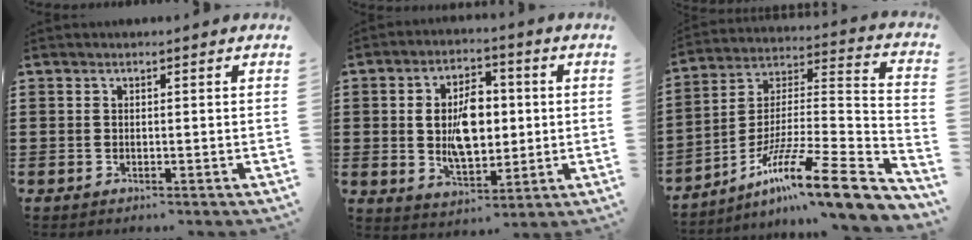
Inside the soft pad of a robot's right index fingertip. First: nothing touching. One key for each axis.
{"total": 8.8, "fx": 0.5, "fy": 5.3, "fz": 7.0, "tx": -0.128, "ty": 0.010, "tz": 0.004}
{"total": 14.3, "fx": -9.4, "fy": 1.4, "fz": 10.7, "tx": -0.178, "ty": 0.004, "tz": -0.171}